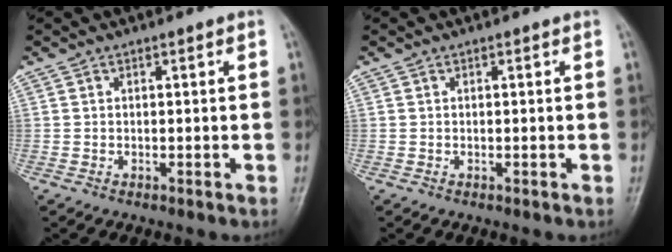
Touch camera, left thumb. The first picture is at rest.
{"total": 0.0}